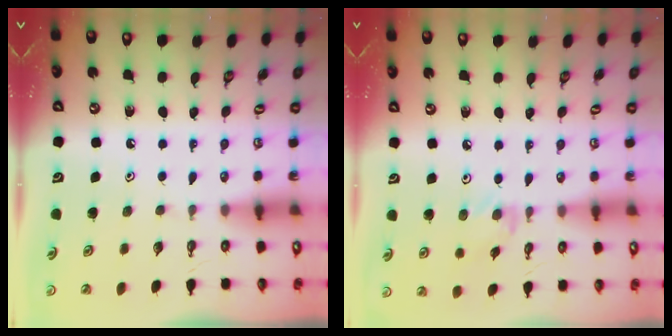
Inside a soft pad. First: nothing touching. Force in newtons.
{"total": 3.6, "press": 3.5, "slide": 0.5}